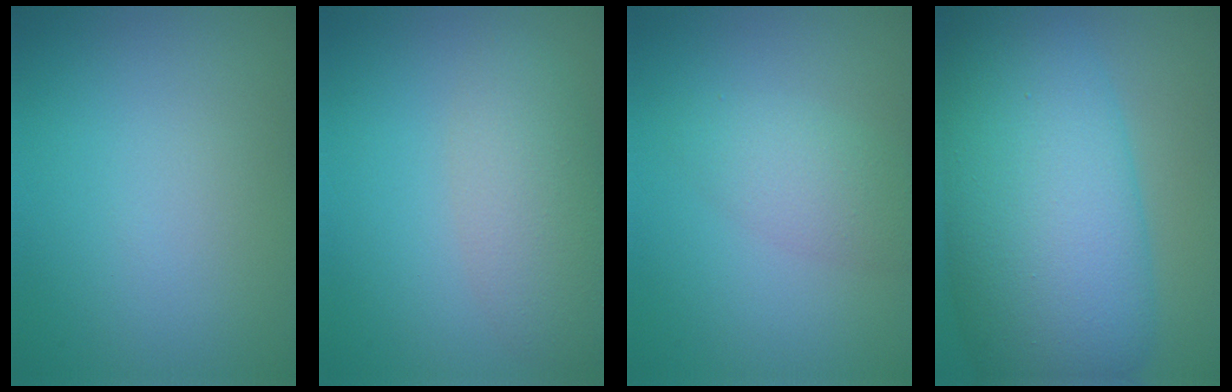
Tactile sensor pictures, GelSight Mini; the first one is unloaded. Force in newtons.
{"total": 4.1, "press": 4.1, "slide": 0.2}
{"total": 2.6, "press": 2.6, "slide": 0.0}
{"total": 12.8, "press": 12.8, "slide": 0.4}